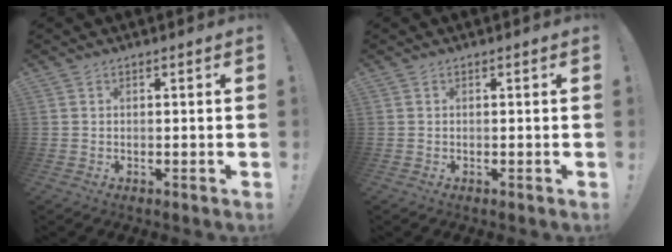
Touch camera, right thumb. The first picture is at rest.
{"total": 0.0}